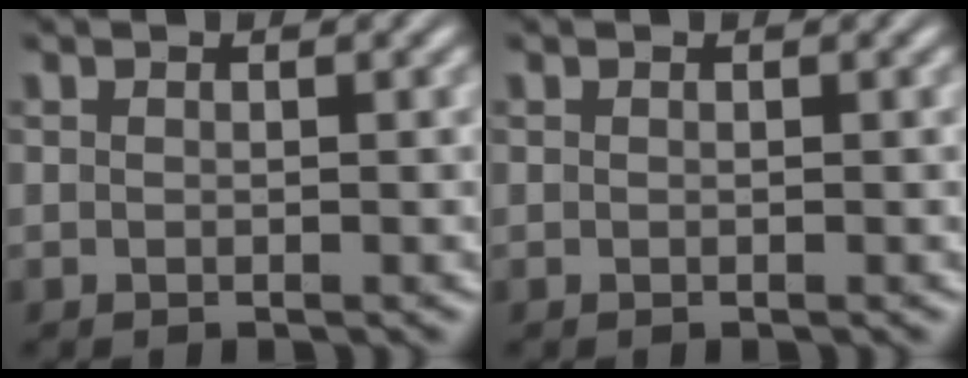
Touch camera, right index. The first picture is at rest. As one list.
[{"total": 0.0}]